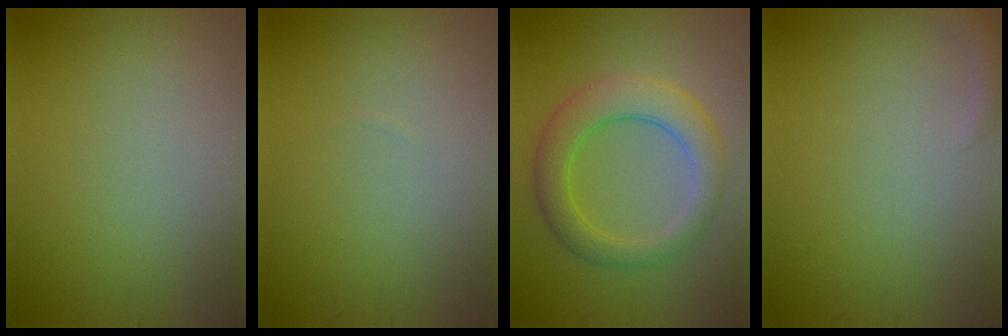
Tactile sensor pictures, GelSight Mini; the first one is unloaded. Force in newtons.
{"total": 0.0}
{"total": 5.4, "press": 5.4, "slide": 0.3}
{"total": 1.4, "press": 1.4, "slide": 0.2}